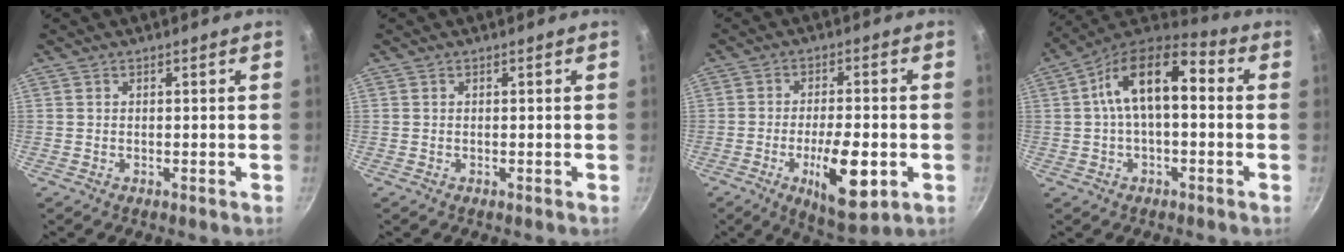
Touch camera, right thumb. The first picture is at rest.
{"total": 0.0}
{"total": 12.7, "force": [-3.9, 4.3, 11.2], "torque": [-0.174, 0.008, -0.054]}
{"total": 14.9, "force": [1.7, 7.6, 12.7], "torque": [-0.203, 0.039, 0.011]}